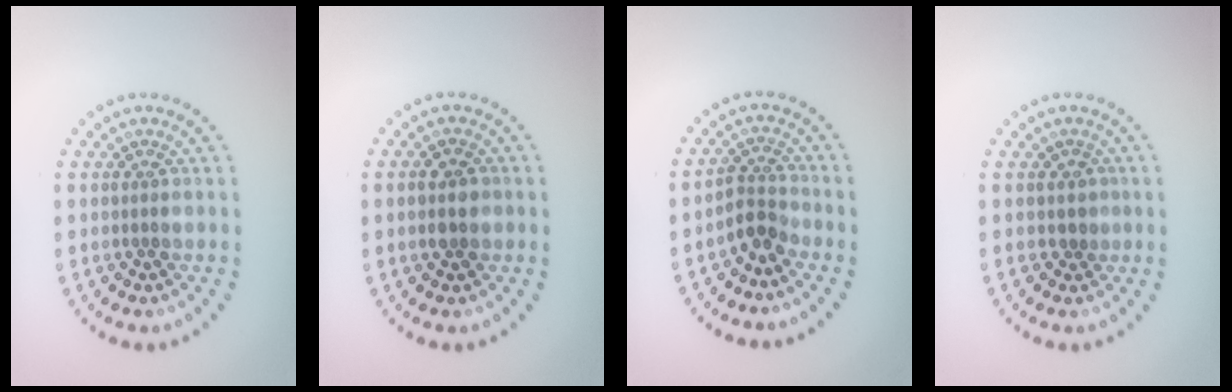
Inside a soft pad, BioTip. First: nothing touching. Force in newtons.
{"total": 2.0, "press": 2.0, "slide": 0.2}
{"total": 2.4, "press": 1.7, "slide": 1.6}
{"total": 0.6, "press": 0.4, "slide": 0.5}